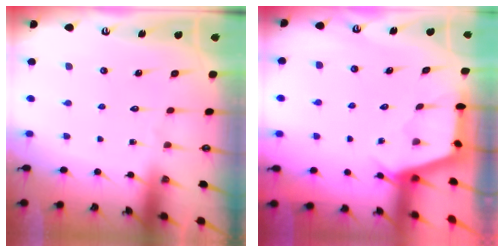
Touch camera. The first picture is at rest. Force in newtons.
{"total": 2.9, "press": 2.9, "slide": 0.3}